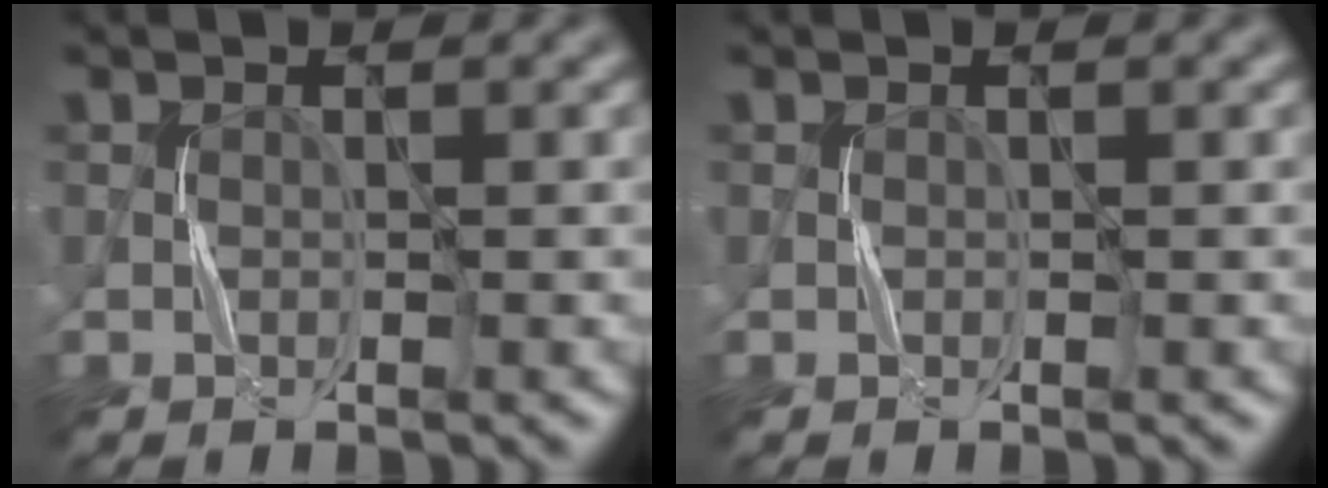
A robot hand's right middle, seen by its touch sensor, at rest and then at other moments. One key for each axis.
{"total": 0.0}